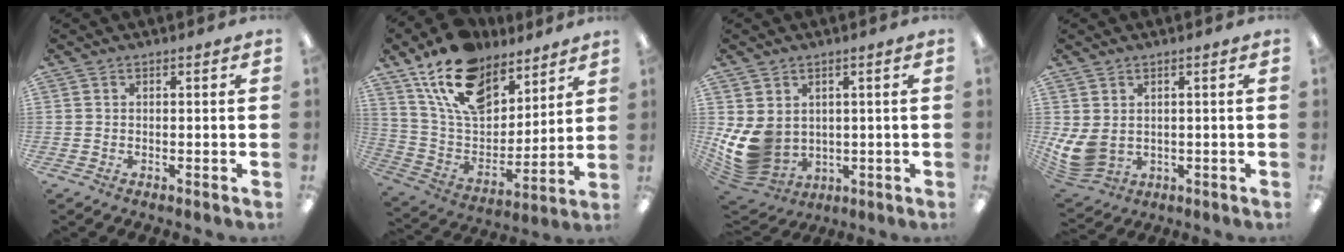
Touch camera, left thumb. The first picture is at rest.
{"total": 18.0, "force": [12.4, 9.8, 8.6], "torque": [-0.166, -0.063, 0.227]}
{"total": 10.6, "force": [0.6, 8.8, 6.0], "torque": [-0.149, -0.014, 0.021]}
{"total": 6.8, "force": [1.4, 5.0, 4.4], "torque": [-0.105, -0.015, 0.028]}